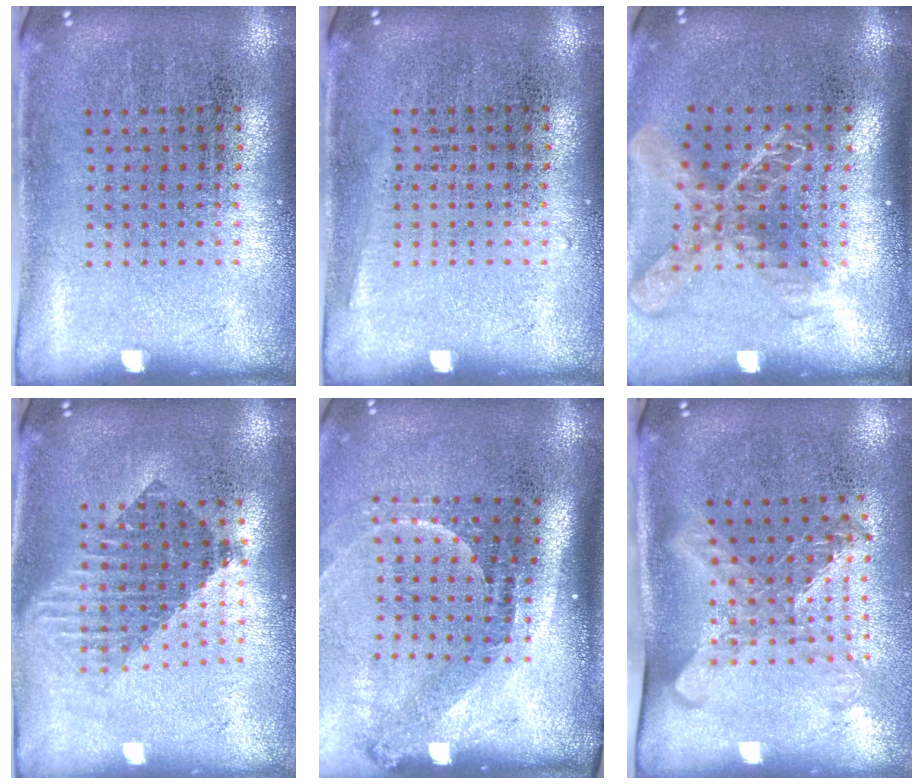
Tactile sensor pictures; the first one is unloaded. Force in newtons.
{"total": 0.5, "press": 0.5, "slide": 0.1}
{"total": 2.0, "press": 1.5, "slide": 1.2}
{"total": 1.6, "press": 1.4, "slide": 0.9}
{"total": 2.2, "press": 1.6, "slide": 1.6}
{"total": 1.6, "press": 1.3, "slide": 0.9}